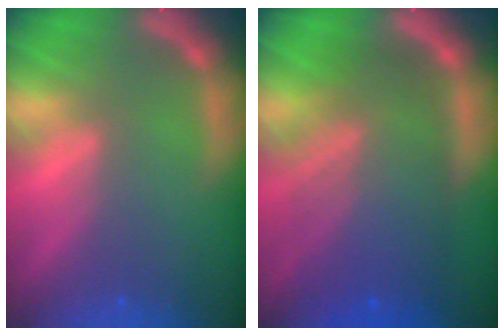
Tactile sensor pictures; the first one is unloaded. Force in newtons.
{"total": 10.0}